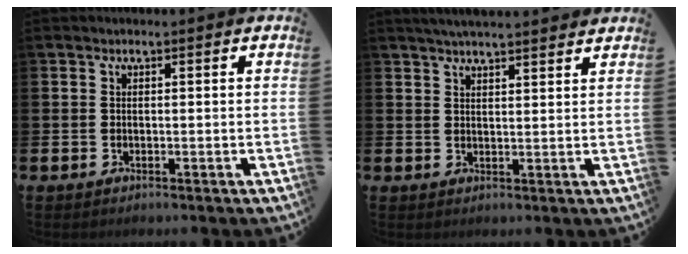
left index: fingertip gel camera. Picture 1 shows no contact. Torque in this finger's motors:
{"motor_torque": [0.97, -1.17, 0.57, 0.04]}